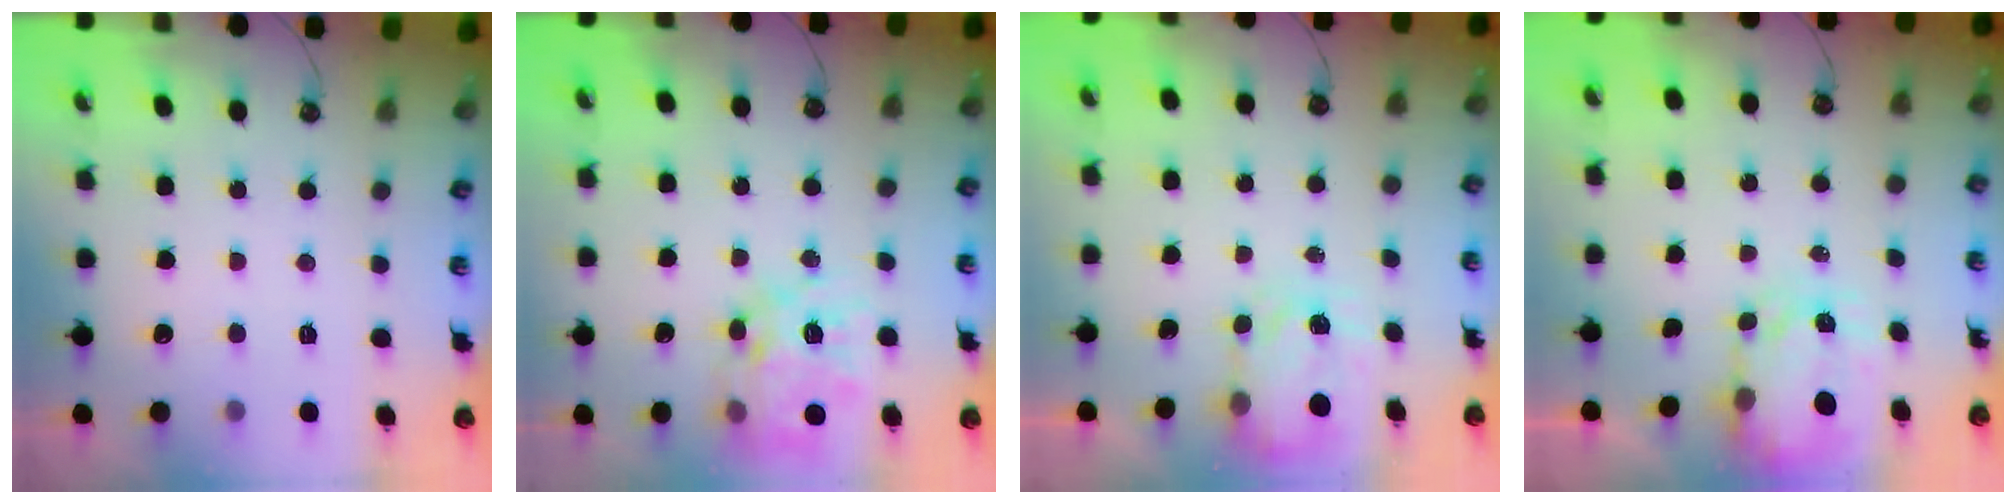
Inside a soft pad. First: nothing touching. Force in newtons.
{"total": 16.2, "press": 16.1, "slide": 1.4}
{"total": 3.6, "press": 3.5, "slide": 0.6}
{"total": 3.3, "press": 3.3, "slide": 0.4}